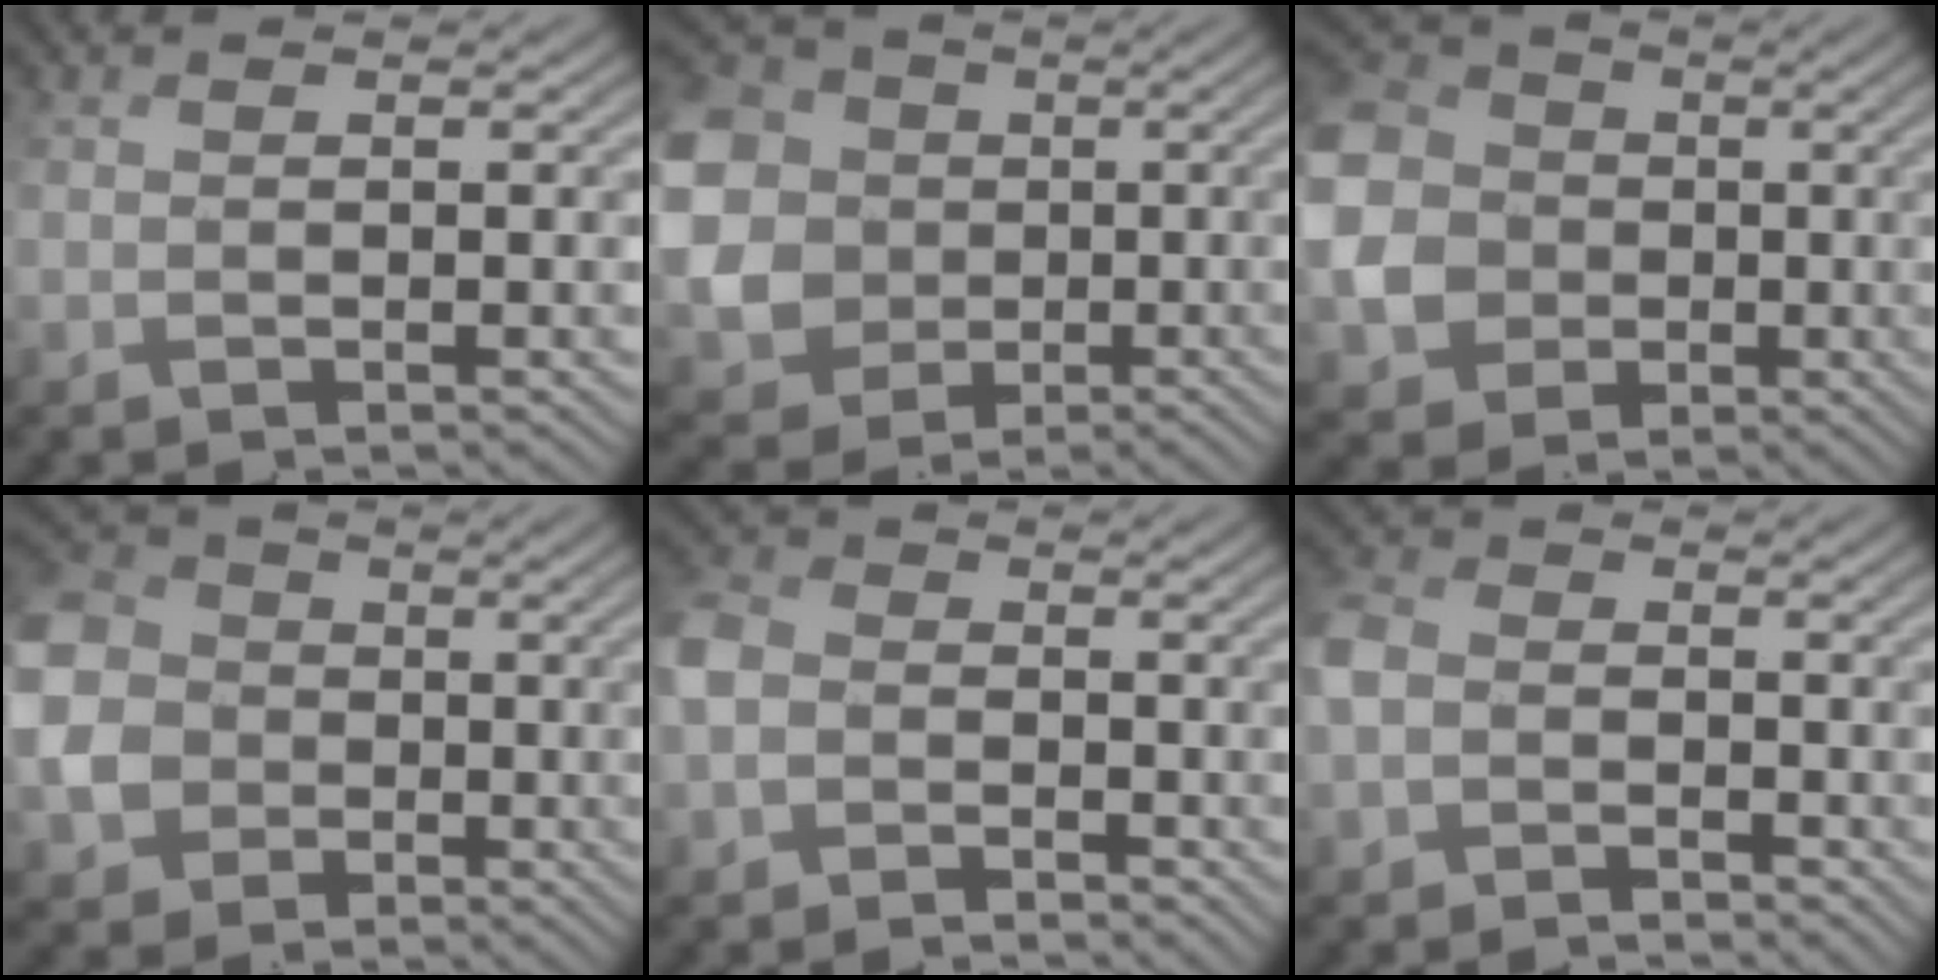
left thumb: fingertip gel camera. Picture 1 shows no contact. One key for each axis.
{"total": 16.0, "fx": 2.6, "fy": 14.6, "fz": 6.2, "tx": -0.237, "ty": 0.007, "tz": 0.027}
{"total": 12.8, "fx": 0.2, "fy": 11.9, "fz": 4.8, "tx": -0.190, "ty": -0.005, "tz": -0.012}
{"total": 10.8, "fx": 0.1, "fy": 9.9, "fz": 4.3, "tx": -0.162, "ty": -0.007, "tz": -0.007}
{"total": 3.7, "fx": -0.8, "fy": 3.2, "fz": 1.6, "tx": -0.054, "ty": 0.007, "tz": -0.031}
{"total": 3.0, "fx": -0.9, "fy": 2.6, "fz": 1.3, "tx": -0.044, "ty": 0.007, "tz": -0.029}